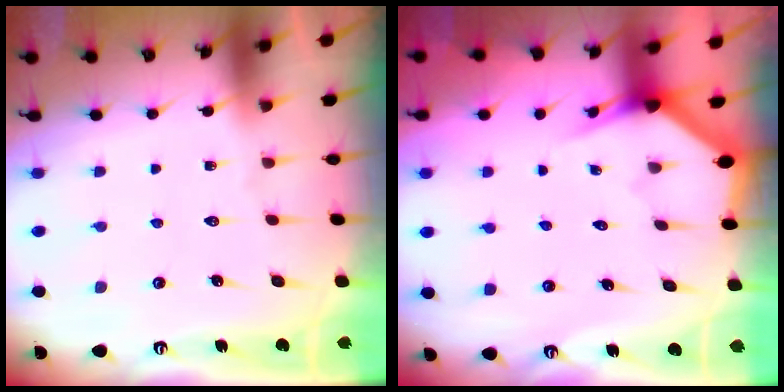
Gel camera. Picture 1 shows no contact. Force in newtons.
{"total": 2.9, "press": 2.9, "slide": 0.1}